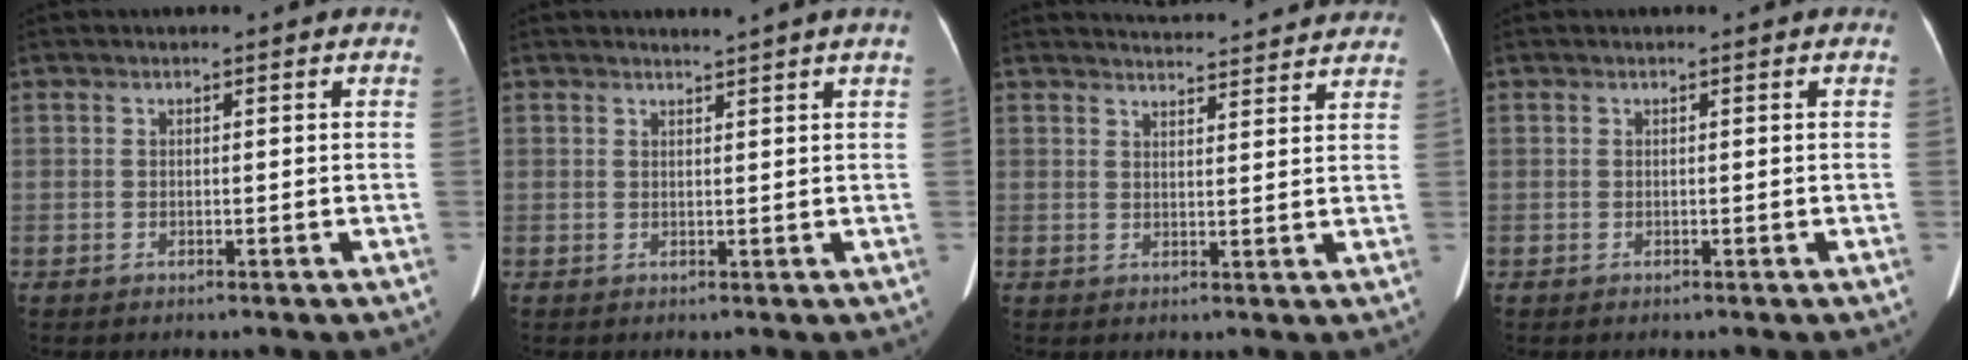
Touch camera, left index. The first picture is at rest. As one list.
[{"total": 1.5, "force": [1.3, -0.7, 0.4], "torque": [-0.013, -0.009, 0.026]}, {"total": 10.9, "force": [10.6, 1.0, 2.3], "torque": [-0.030, 0.014, 0.122]}, {"total": 0.0}]